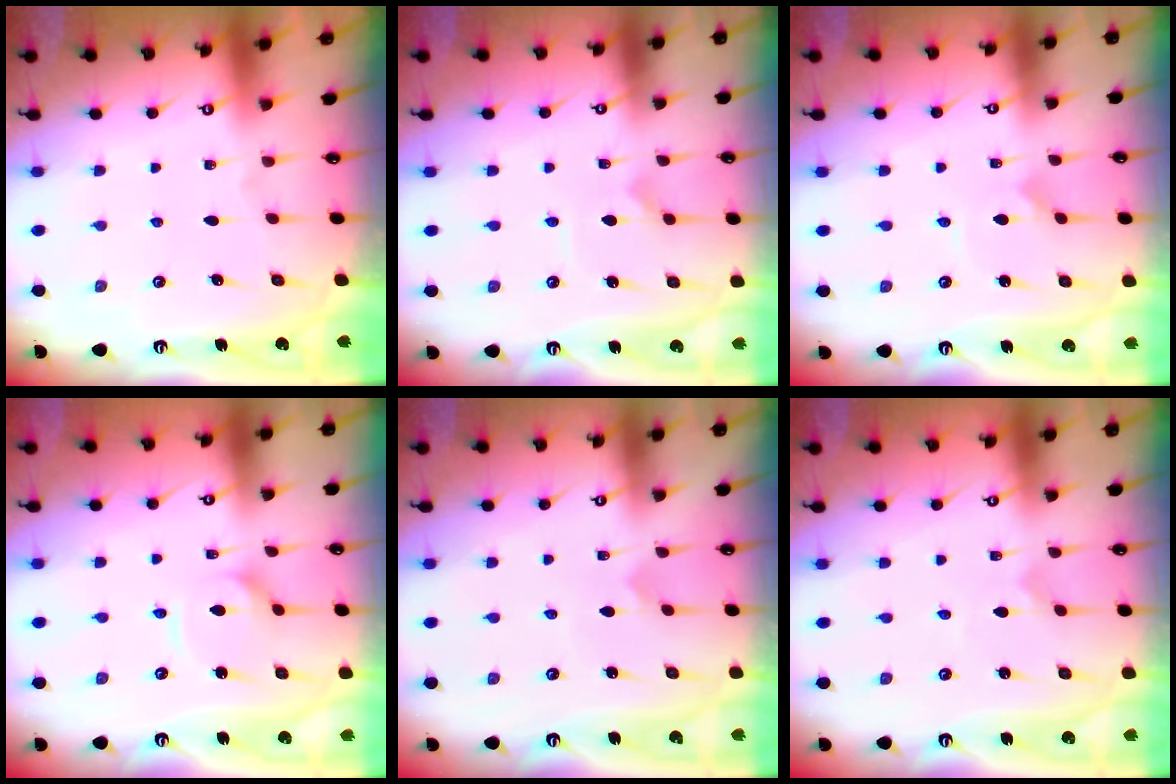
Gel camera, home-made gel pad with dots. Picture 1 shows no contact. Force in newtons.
{"total": 3.6, "press": 3.6, "slide": 0.2}
{"total": 1.6, "press": 1.6, "slide": 0.1}
{"total": 4.3, "press": 4.2, "slide": 0.3}
{"total": 3.3, "press": 3.3, "slide": 0.1}
{"total": 0.0}